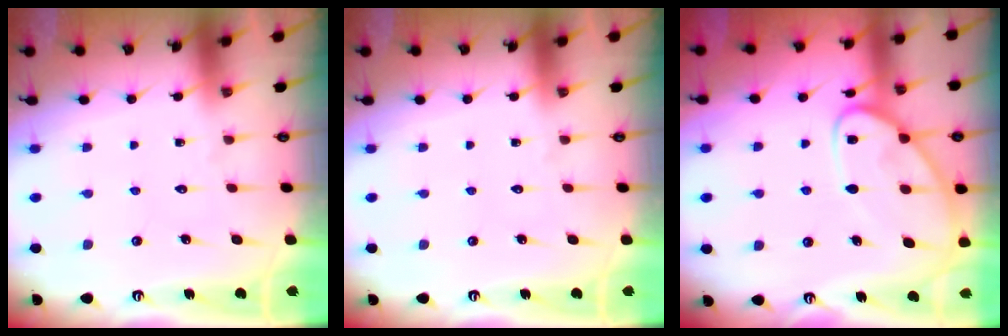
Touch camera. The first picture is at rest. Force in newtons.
{"total": 0.0}
{"total": 11.3, "press": 11.3, "slide": 0.8}